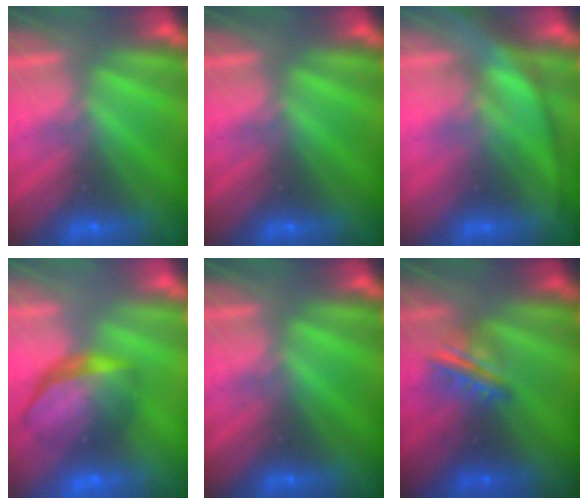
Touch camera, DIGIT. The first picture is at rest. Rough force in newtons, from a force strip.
{"total": 0.0}
{"total": 3.1}
{"total": 5.7}
{"total": 0.0}
{"total": 3.0}